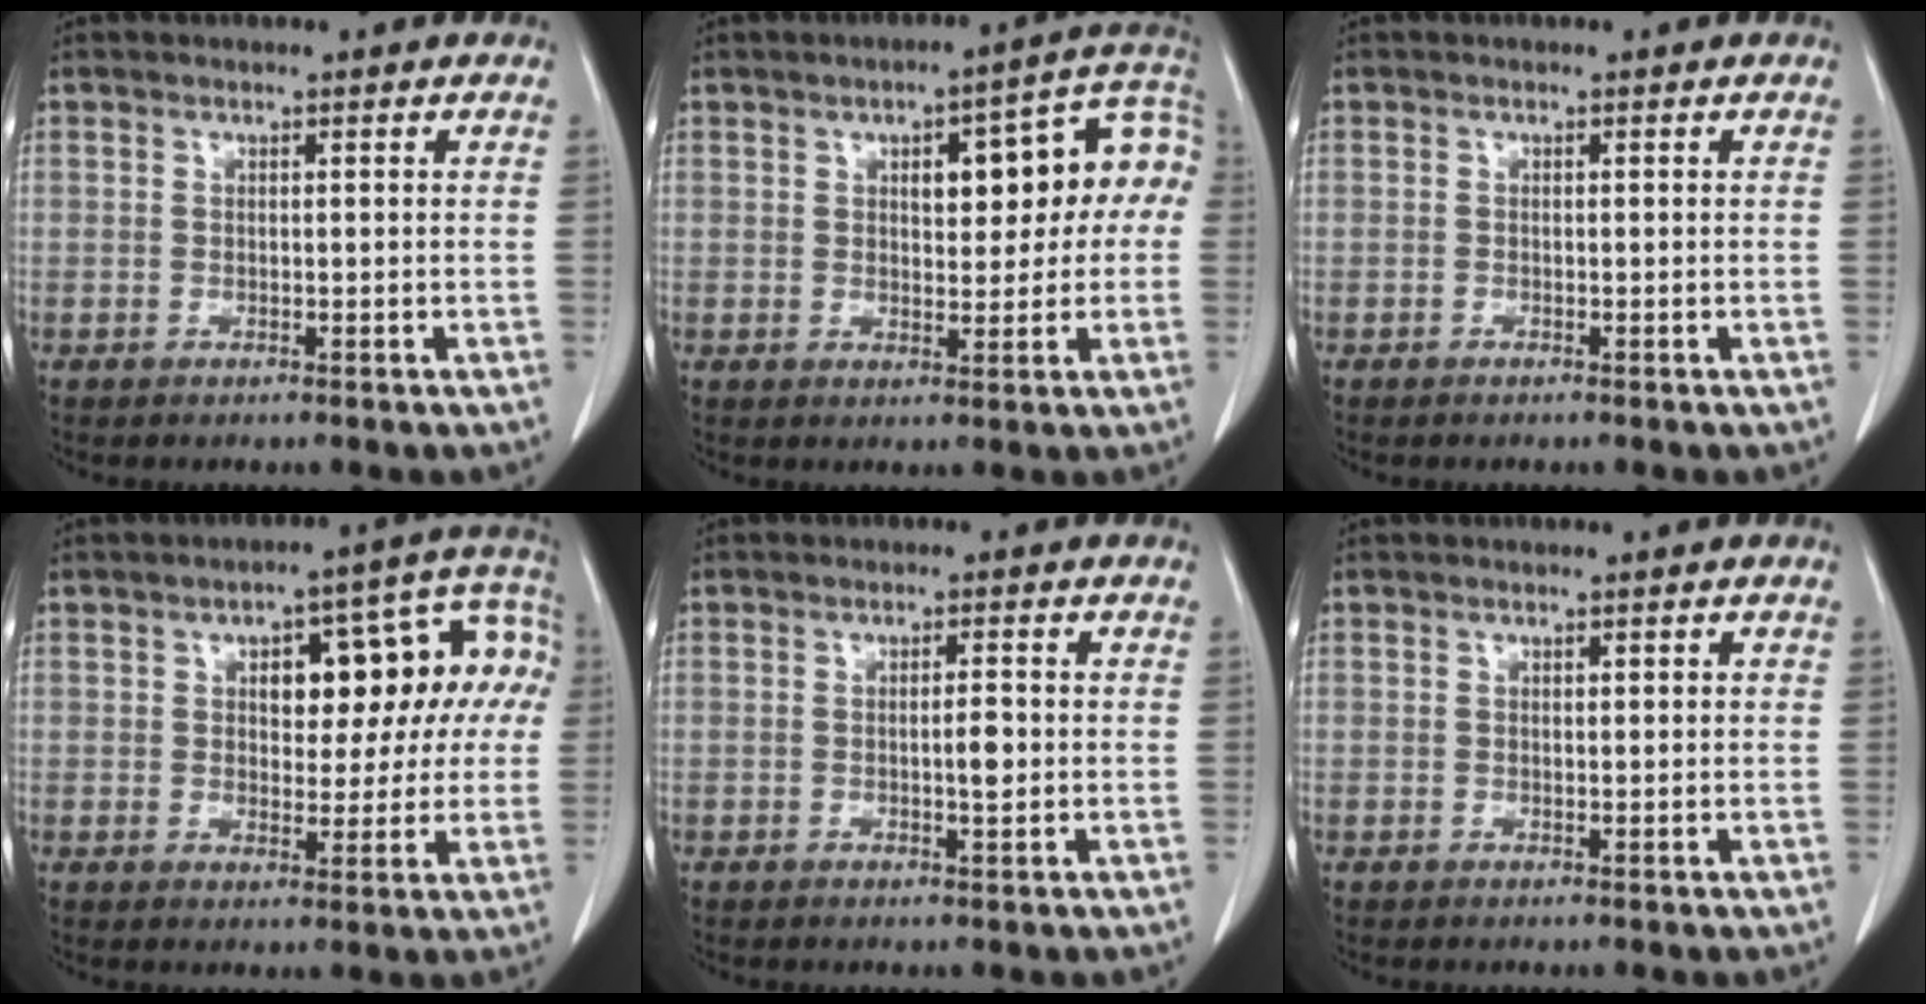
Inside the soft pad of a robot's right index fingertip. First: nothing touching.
{"total": 11.6, "force": [2.1, 4.3, 10.6], "torque": [-0.133, 0.044, 0.029]}
{"total": 0.0}
{"total": 12.1, "force": [2.3, 5.8, 10.4], "torque": [-0.123, 0.050, 0.032]}
{"total": 2.3, "force": [-0.1, 0.3, 2.3], "torque": [-0.041, 0.001, -0.001]}
{"total": 0.7, "force": [0.3, 0.3, 0.6], "torque": [-0.010, 0.000, 0.004]}